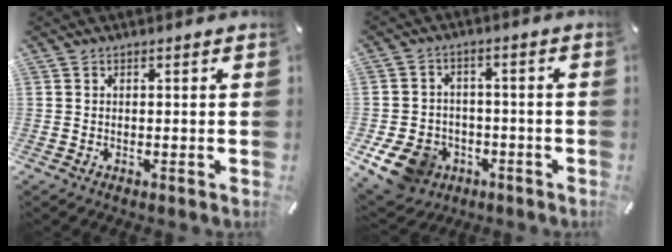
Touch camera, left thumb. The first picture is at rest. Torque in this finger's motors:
{"motor_torque": [0.79, 2.34, 0.17, 0.00, 0.20]}